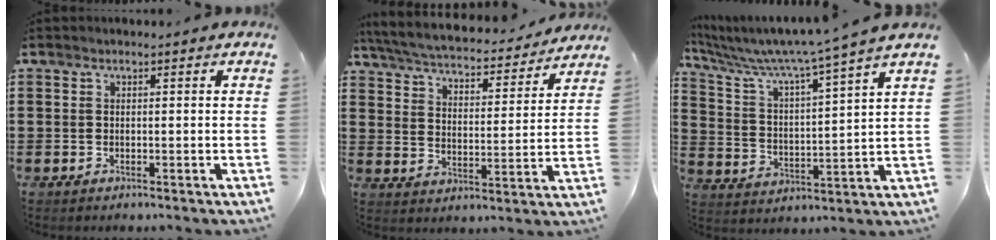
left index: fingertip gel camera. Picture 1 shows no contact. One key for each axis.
{"total": 4.7, "fx": 4.5, "fy": 0.1, "fz": 1.2, "tx": -0.047, "ty": -0.034, "tz": 0.072}
{"total": 6.0, "fx": 5.2, "fy": -1.0, "fz": 2.8, "tx": -0.081, "ty": -0.048, "tz": 0.078}